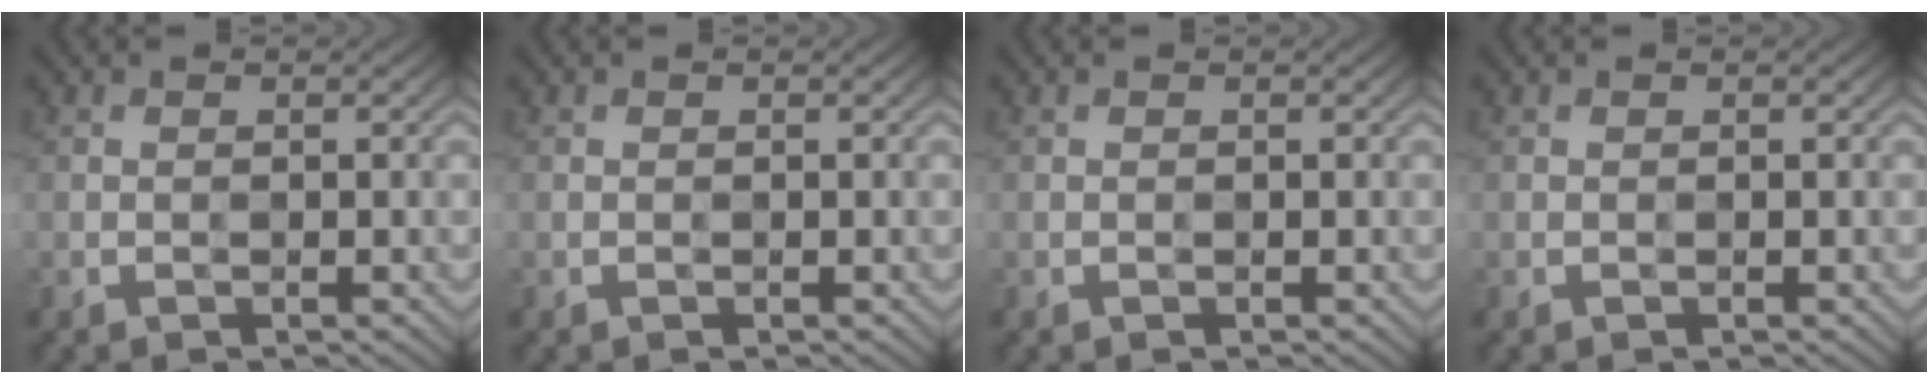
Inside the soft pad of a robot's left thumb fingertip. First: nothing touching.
{"total": 0.0}
{"total": 0.0}
{"total": 0.0}